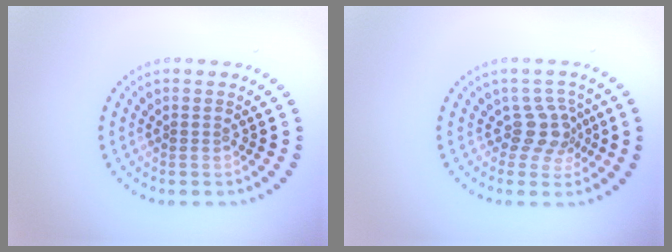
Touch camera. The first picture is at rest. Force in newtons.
{"total": 2.9, "press": 2.2, "slide": 1.8}